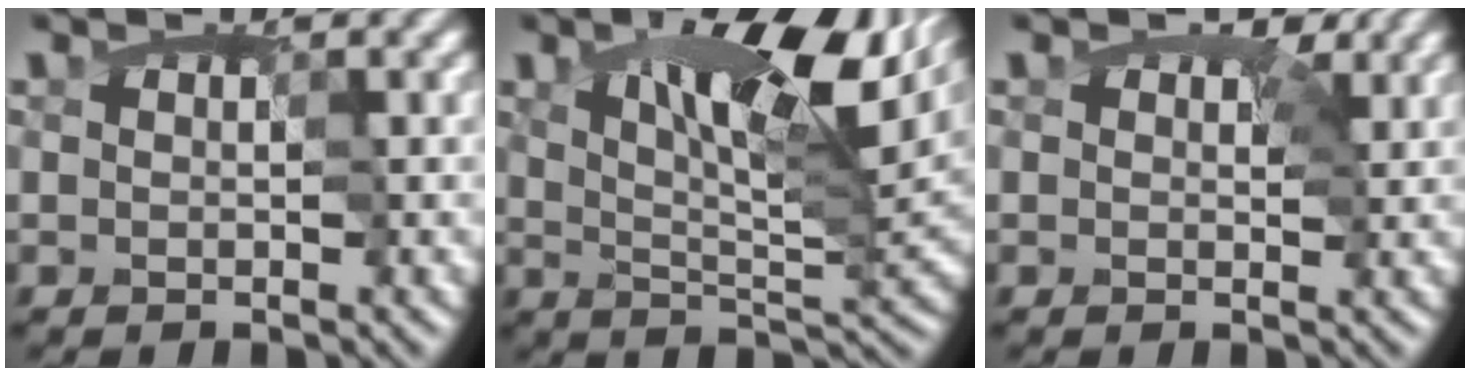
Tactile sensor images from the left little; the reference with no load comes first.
{"total": 9.2, "force": [3.8, 3.4, 7.7], "torque": [-0.126, 0.002, 0.065]}
{"total": 3.0, "force": [2.1, 1.6, 1.5], "torque": [-0.034, 0.001, 0.024]}